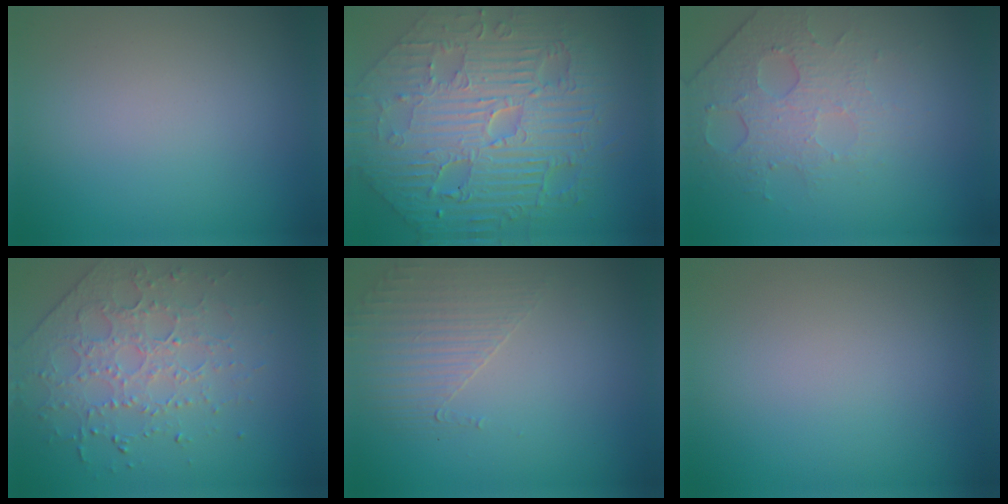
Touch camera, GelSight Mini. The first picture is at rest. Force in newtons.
{"total": 11.5, "press": 7.9, "slide": 8.4}
{"total": 4.5, "press": 2.9, "slide": 3.5}
{"total": 3.8, "press": 3.3, "slide": 1.8}
{"total": 1.8, "press": 1.2, "slide": 1.3}
{"total": 0.0}